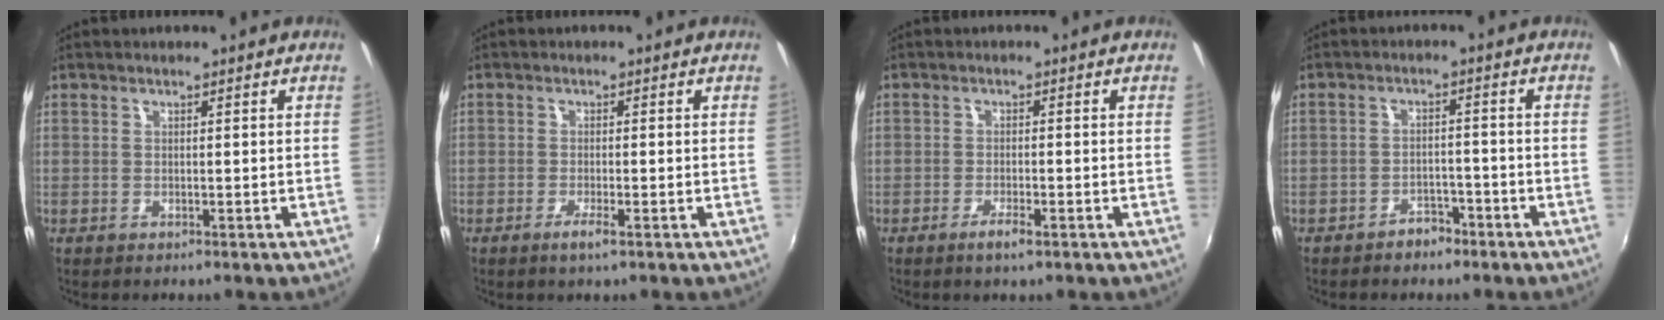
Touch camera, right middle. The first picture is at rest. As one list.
[{"total": 2.2, "force": [-1.2, 0.0, 1.8], "torque": [-0.038, -0.003, -0.024]}, {"total": 2.5, "force": [-1.5, 0.3, 1.9], "torque": [-0.044, -0.002, -0.030]}, {"total": 3.5, "force": [-2.8, 1.8, 1.1], "torque": [-0.027, 0.011, -0.036]}]